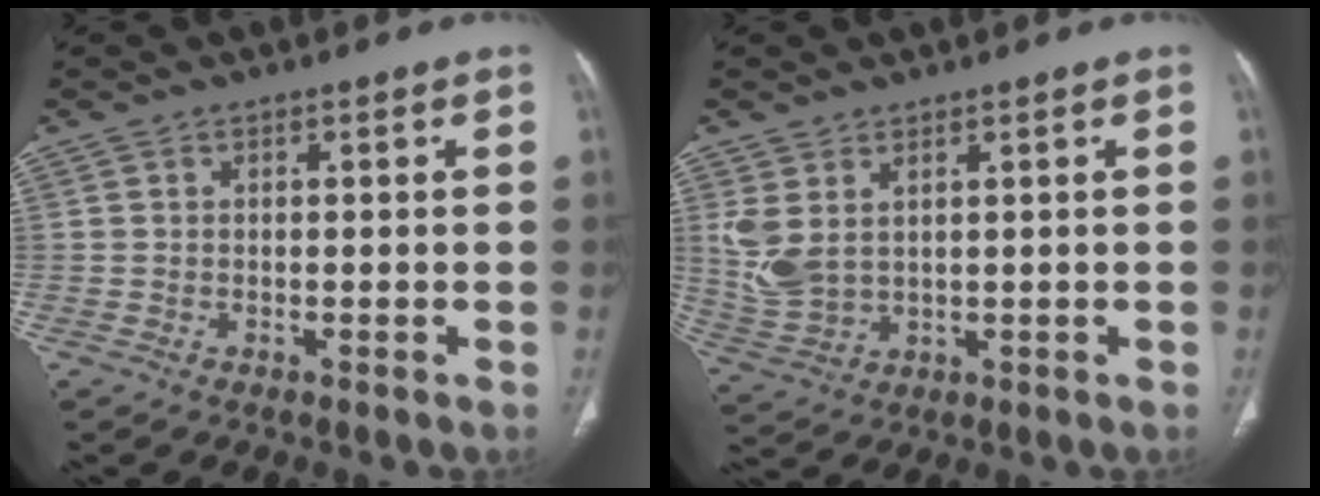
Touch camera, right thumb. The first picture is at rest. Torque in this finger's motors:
{"motor_torque": [-0.10, 0.27, 0.56, 0.56, 0.23]}